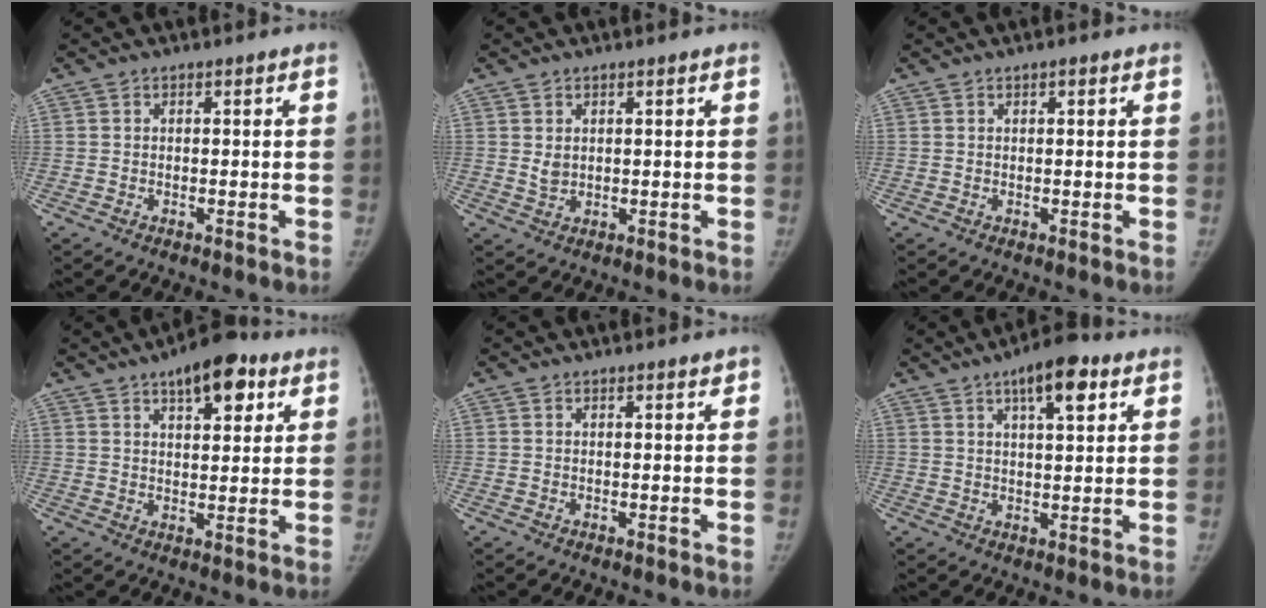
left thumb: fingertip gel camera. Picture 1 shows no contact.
{"total": 2.0, "force": [0.7, 1.4, 1.3], "torque": [-0.016, -0.008, 0.018]}
{"total": 0.8, "force": [0.4, 0.3, 0.6], "torque": [-0.010, 0.000, 0.007]}
{"total": 10.7, "force": [5.8, 4.7, 7.6], "torque": [-0.081, -0.016, 0.080]}
{"total": 1.0, "force": [0.7, 0.2, 0.6], "torque": [-0.005, -0.002, 0.009]}
{"total": 9.1, "force": [4.8, 3.1, 7.1], "torque": [-0.094, -0.012, 0.069]}